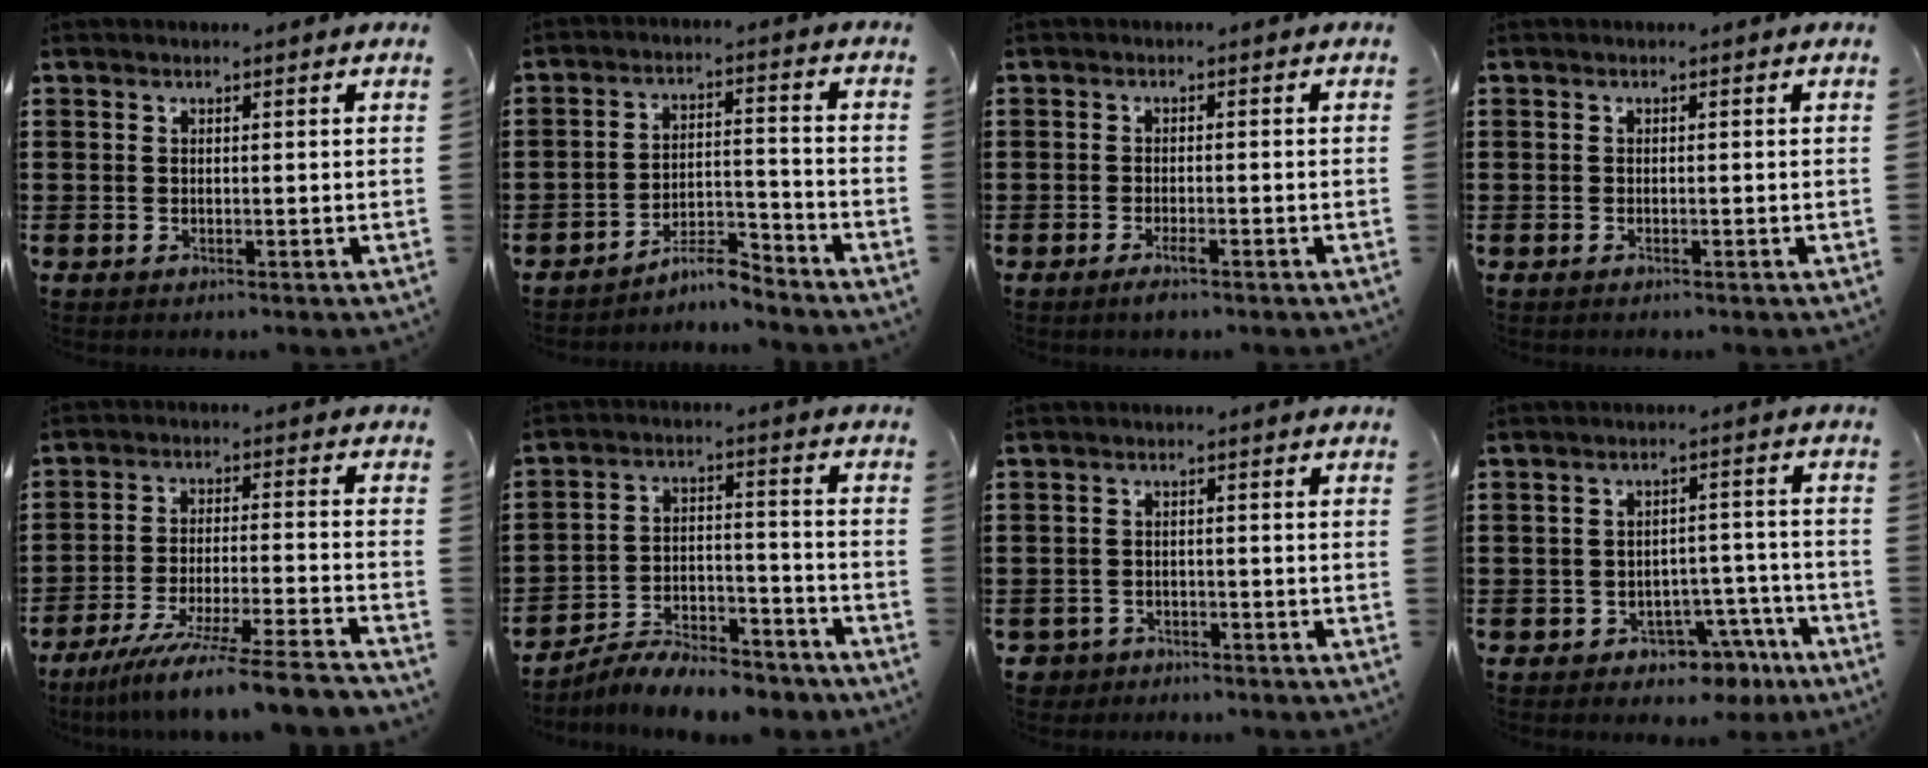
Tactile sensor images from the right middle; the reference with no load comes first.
{"total": 5.4, "force": [-5.2, 0.5, 1.3], "torque": [-0.031, 0.005, -0.107]}
{"total": 1.7, "force": [-1.1, 0.2, 1.3], "torque": [-0.030, -0.006, -0.022]}
{"total": 0.0}
{"total": 9.7, "force": [-8.5, -0.9, 4.5], "torque": [-0.076, -0.002, -0.165]}
{"total": 7.6, "force": [-7.2, 1.4, 1.8], "torque": [-0.025, 0.019, -0.138]}
{"total": 2.3, "force": [-2.1, 0.9, -0.1], "torque": [-0.006, 0.000, -0.048]}
{"total": 4.3, "force": [-3.8, 1.8, 1.1], "torque": [-0.023, 0.016, -0.075]}